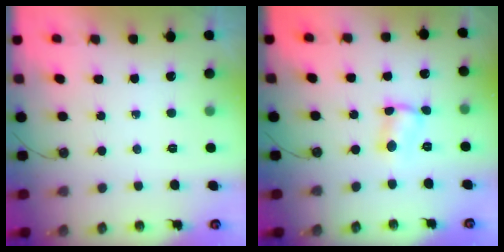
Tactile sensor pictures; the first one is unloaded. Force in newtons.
{"total": 2.2, "press": 2.2, "slide": 0.1}